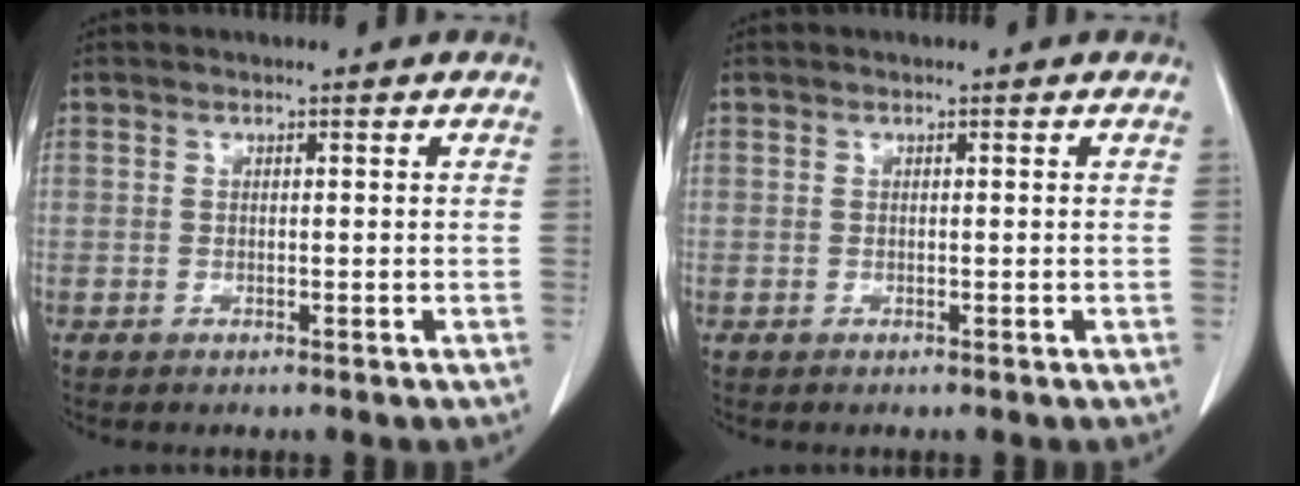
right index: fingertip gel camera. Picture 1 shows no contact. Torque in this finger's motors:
{"motor_torque": [0.00, 0.00, 0.00, 0.00]}